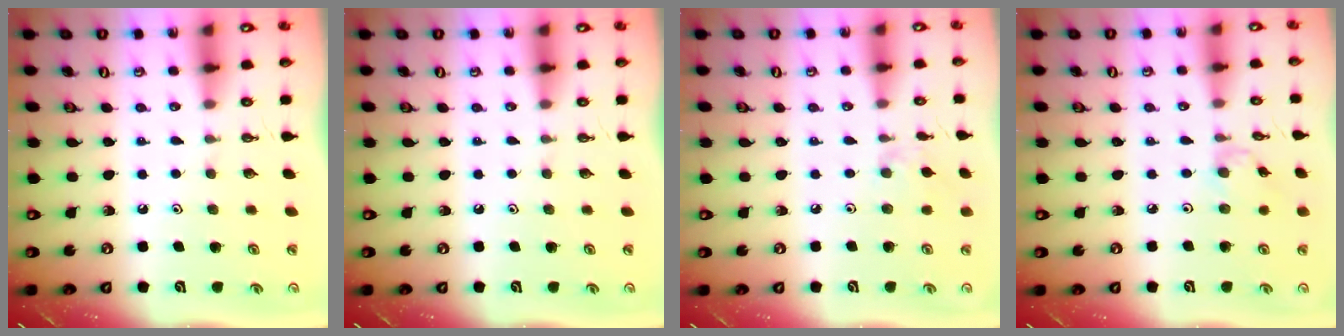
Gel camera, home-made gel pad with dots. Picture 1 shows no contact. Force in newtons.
{"total": 0.0}
{"total": 2.3, "press": 2.3, "slide": 0.4}
{"total": 1.5, "press": 1.4, "slide": 0.4}